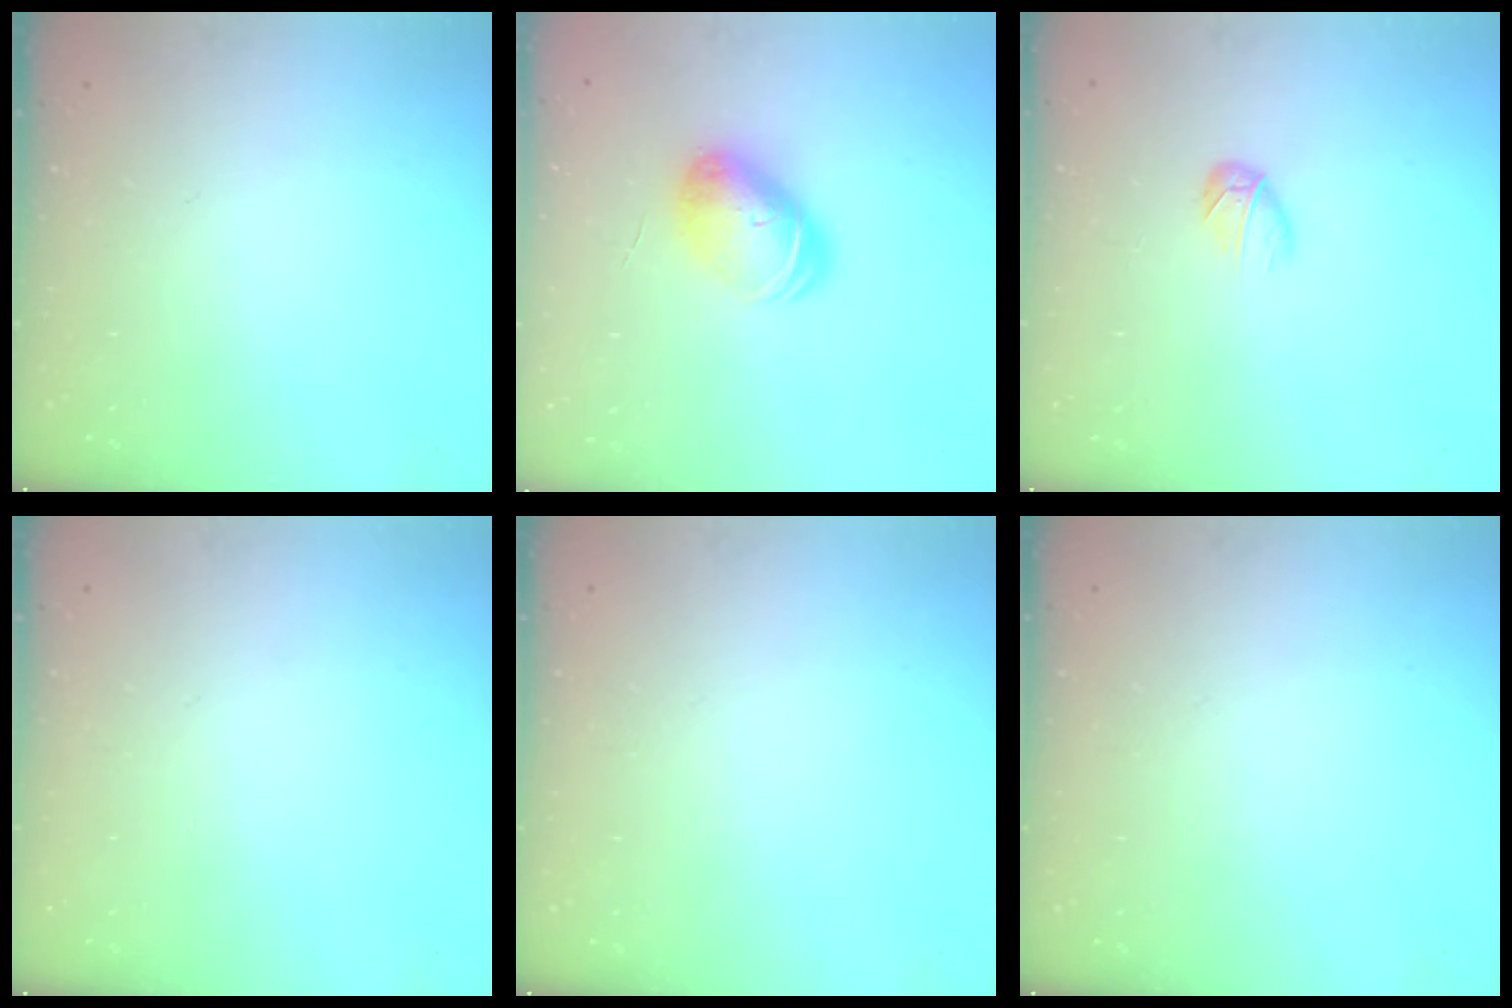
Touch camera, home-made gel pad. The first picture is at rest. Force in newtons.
{"total": 9.9, "press": 9.9, "slide": 0.4}
{"total": 3.8, "press": 3.6, "slide": 1.1}
{"total": 0.0}
{"total": 0.0}
{"total": 0.0}